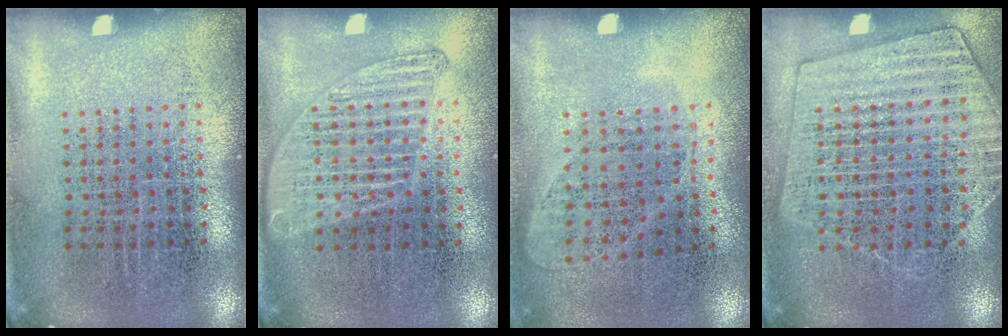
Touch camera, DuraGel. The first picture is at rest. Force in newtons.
{"total": 1.3, "press": 1.3, "slide": 0.3}
{"total": 1.0, "press": 0.8, "slide": 0.5}
{"total": 1.4, "press": 1.4, "slide": 0.3}